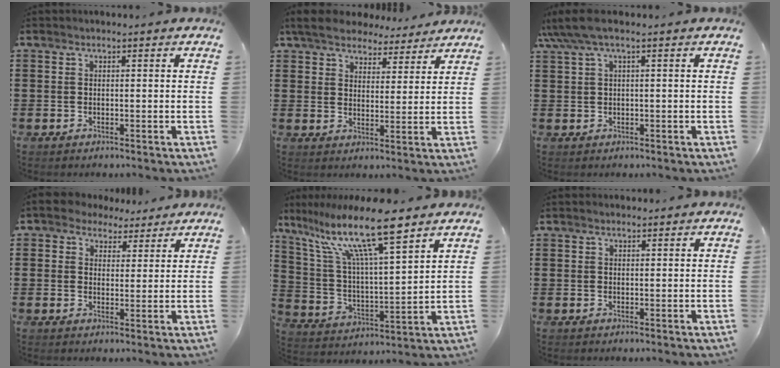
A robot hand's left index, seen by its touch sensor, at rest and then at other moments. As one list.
[{"total": 6.0, "force": [5.6, 1.6, 1.4], "torque": [-0.053, -0.019, 0.100]}, {"total": 3.4, "force": [0.9, 0.6, 3.3], "torque": [-0.077, -0.005, 0.010]}, {"total": 3.9, "force": [3.2, 2.3, 0.4], "torque": [-0.025, 0.000, 0.060]}, {"total": 14.1, "force": [10.3, 2.0, 9.5], "torque": [-0.215, -0.048, 0.171]}, {"total": 0.8, "force": [0.7, 0.2, 0.2], "torque": [-0.005, 0.001, 0.014]}]